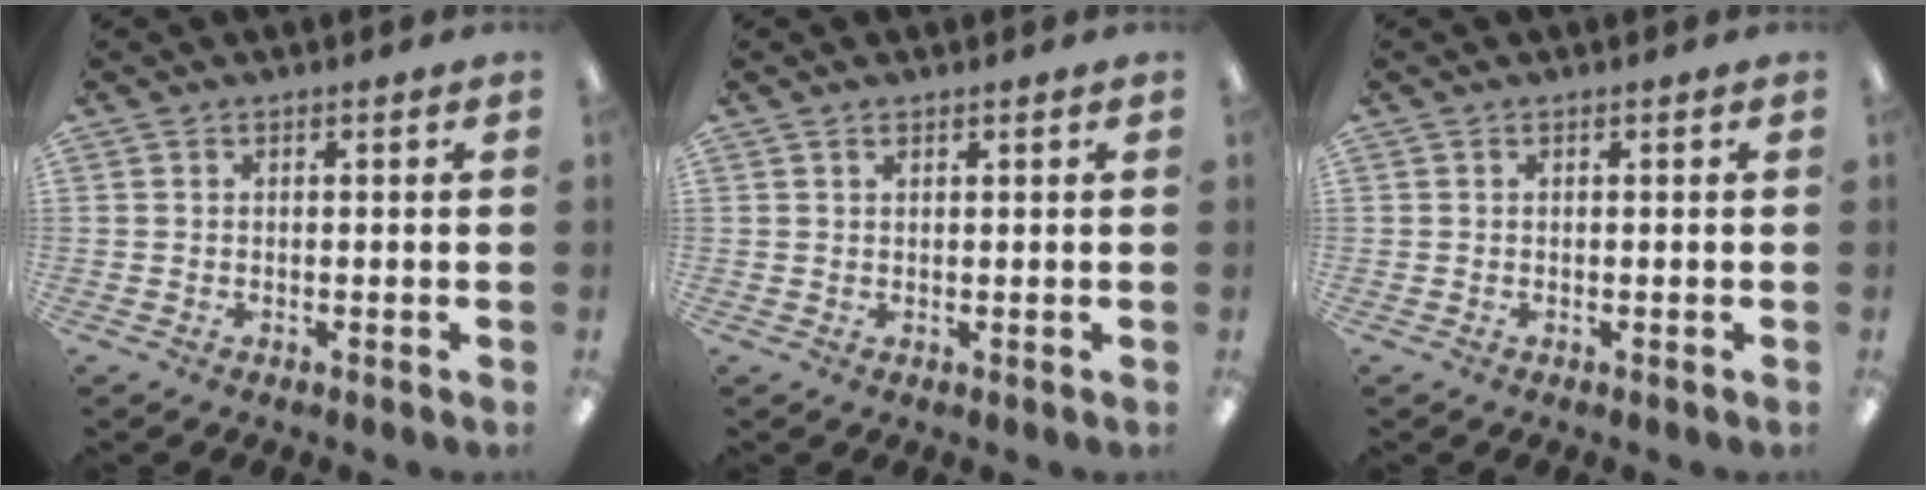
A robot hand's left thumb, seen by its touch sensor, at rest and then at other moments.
{"total": 0.9, "force": [0.7, 0.4, 0.5], "torque": [-0.011, 0.002, 0.013]}
{"total": 0.0}